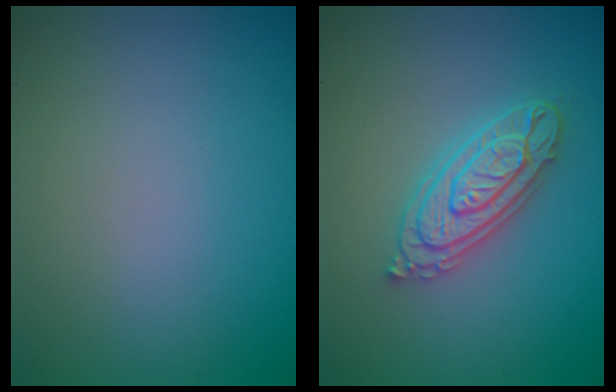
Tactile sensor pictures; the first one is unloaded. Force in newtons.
{"total": 4.0, "press": 4.0, "slide": 0.5}